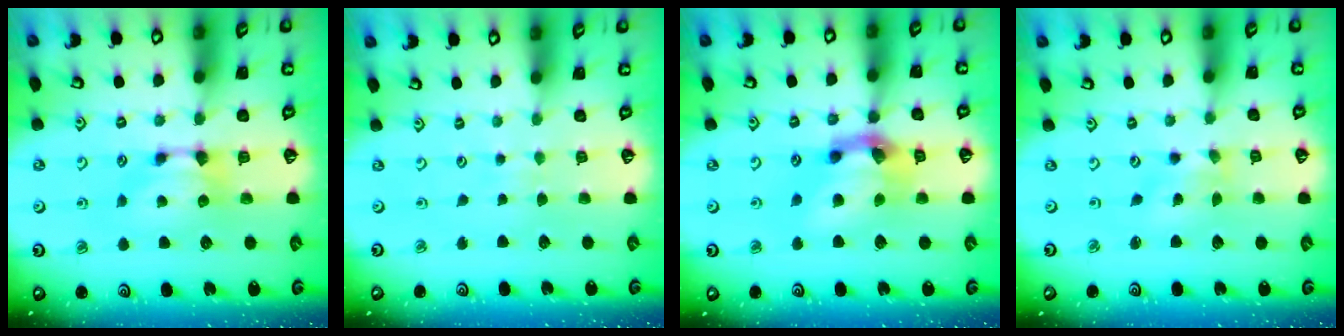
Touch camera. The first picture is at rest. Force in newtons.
{"total": 4.5, "press": 4.5, "slide": 0.3}
{"total": 6.8, "press": 6.3, "slide": 2.4}
{"total": 2.9, "press": 2.7, "slide": 0.9}